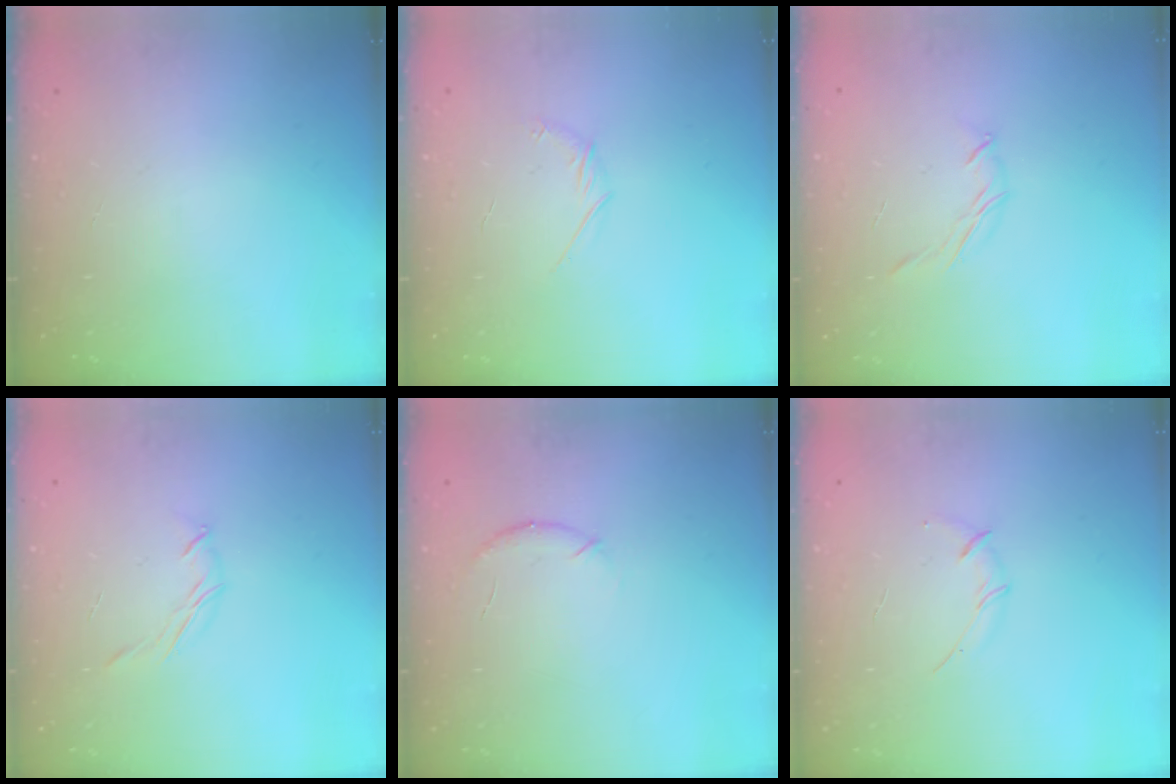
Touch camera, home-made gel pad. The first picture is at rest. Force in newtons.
{"total": 4.3, "press": 4.1, "slide": 1.1}
{"total": 3.6, "press": 3.5, "slide": 0.8}
{"total": 3.6, "press": 3.5, "slide": 0.8}
{"total": 5.7, "press": 5.6, "slide": 1.3}
{"total": 3.0, "press": 2.9, "slide": 0.8}